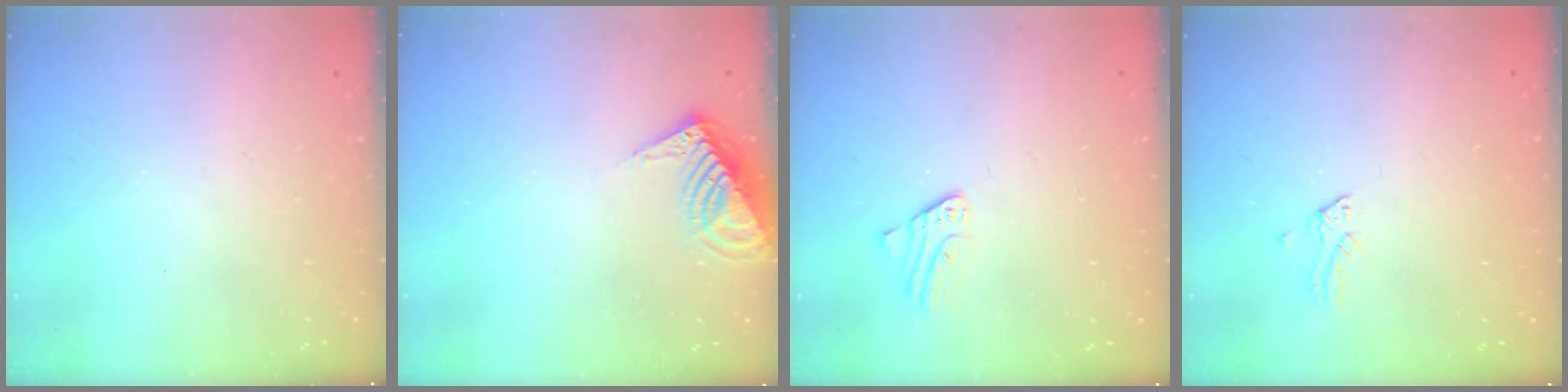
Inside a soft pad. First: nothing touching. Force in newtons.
{"total": 8.5, "press": 8.5, "slide": 0.5}
{"total": 1.9, "press": 1.9, "slide": 0.1}
{"total": 0.0}